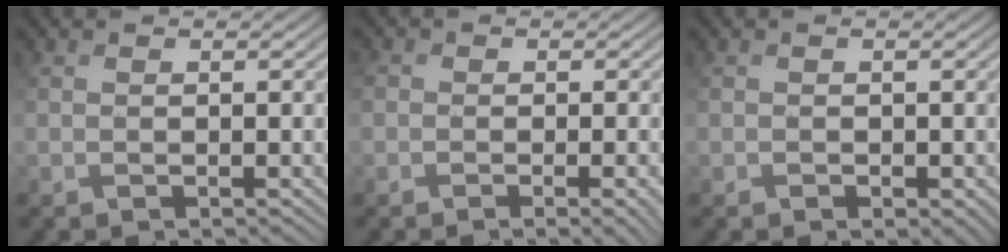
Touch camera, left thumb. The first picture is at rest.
{"total": 4.3, "force": [-2.0, 2.5, 2.9], "torque": [-0.034, -0.005, -0.020]}
{"total": 2.2, "force": [-1.1, 1.6, 0.9], "torque": [-0.012, -0.004, -0.011]}